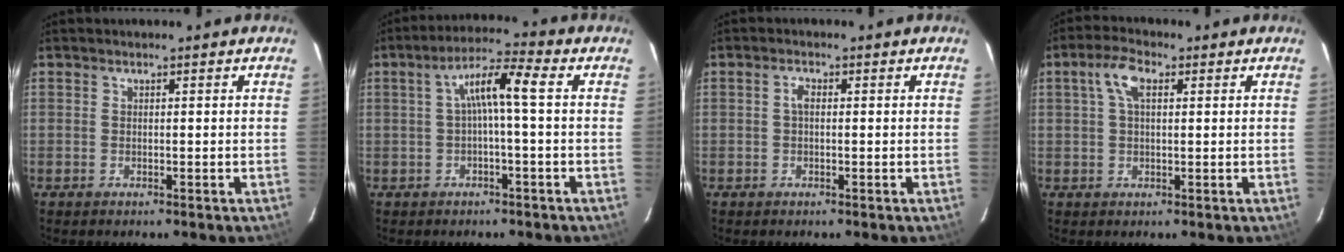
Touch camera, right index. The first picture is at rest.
{"total": 6.2, "force": [0.0, 0.3, 6.2], "torque": [-0.126, 0.019, 0.002]}
{"total": 1.5, "force": [0.0, 0.8, 1.2], "torque": [-0.025, 0.008, -0.002]}
{"total": 5.0, "force": [1.6, 2.3, 4.1], "torque": [-0.081, 0.015, 0.030]}